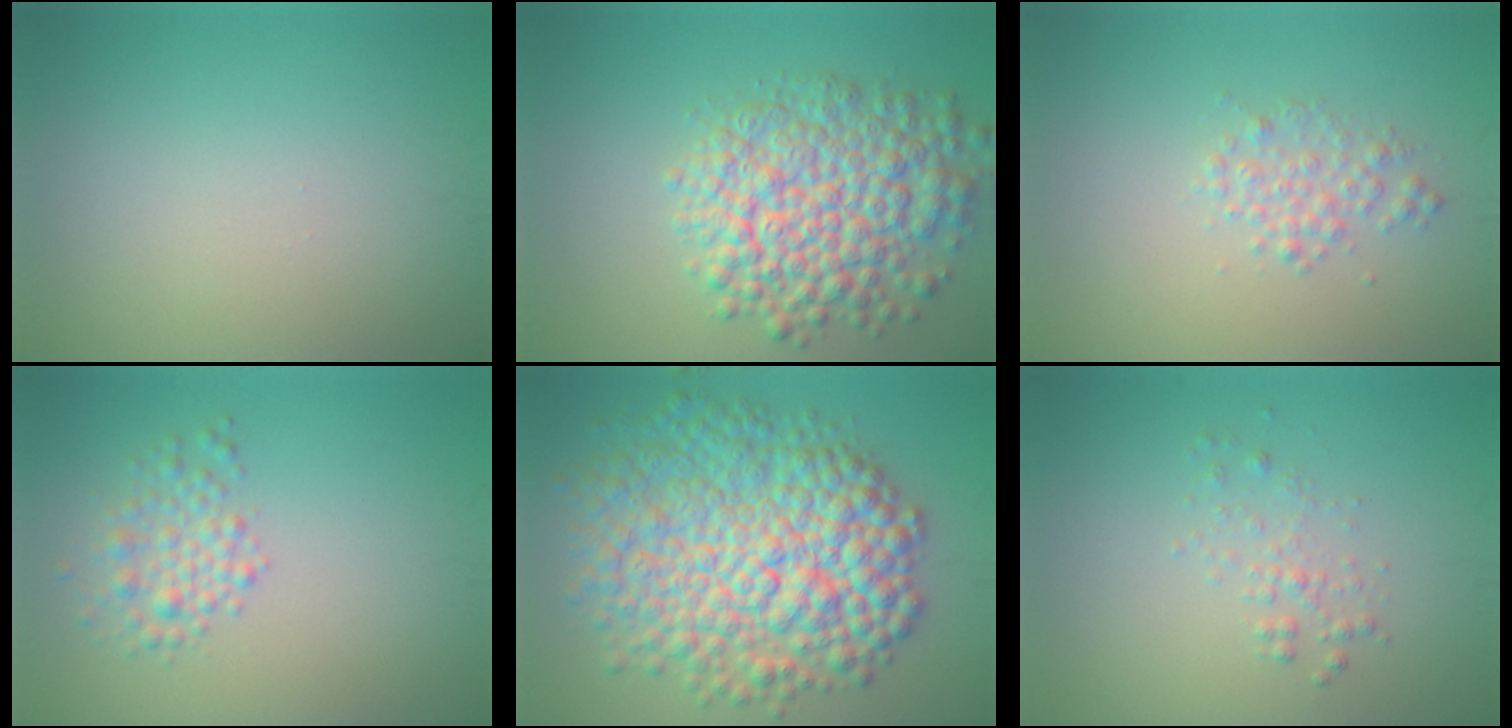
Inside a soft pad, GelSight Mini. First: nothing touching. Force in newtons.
{"total": 8.1, "press": 8.1, "slide": 0.2}
{"total": 1.9, "press": 1.9, "slide": 0.0}
{"total": 2.5, "press": 2.5, "slide": 0.0}
{"total": 11.8, "press": 11.8, "slide": 0.1}
{"total": 1.3, "press": 1.3, "slide": 0.1}